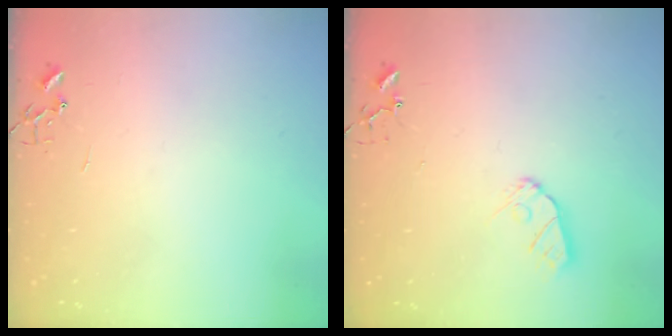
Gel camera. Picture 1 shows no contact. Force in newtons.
{"total": 7.6, "press": 7.6, "slide": 0.5}